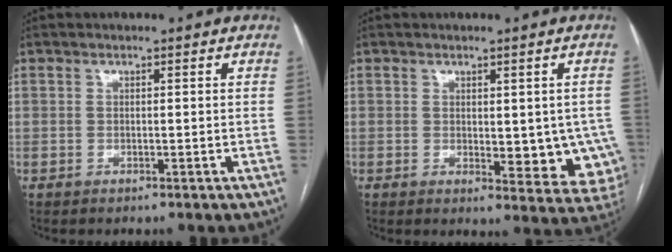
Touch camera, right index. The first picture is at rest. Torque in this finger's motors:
{"motor_torque": [0.19, -0.04, 0.14, 0.03]}